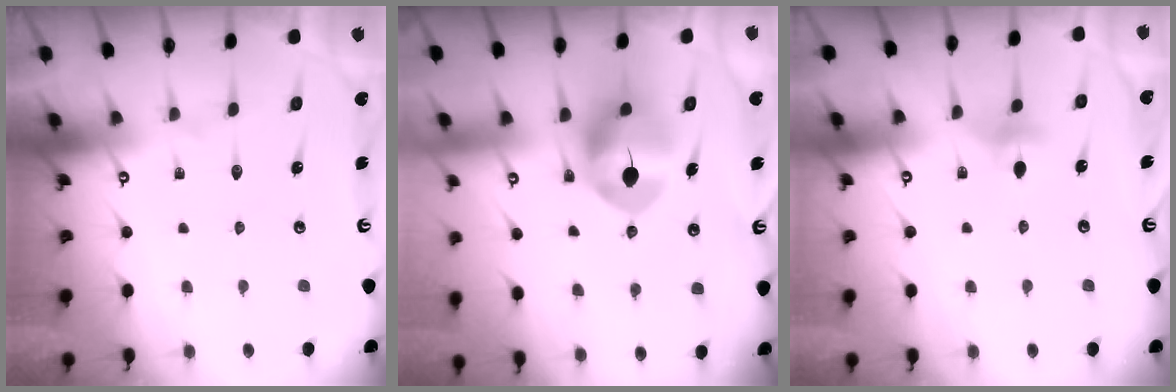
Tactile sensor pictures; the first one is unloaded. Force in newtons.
{"total": 8.8, "press": 8.7, "slide": 1.0}
{"total": 3.7, "press": 3.6, "slide": 0.5}